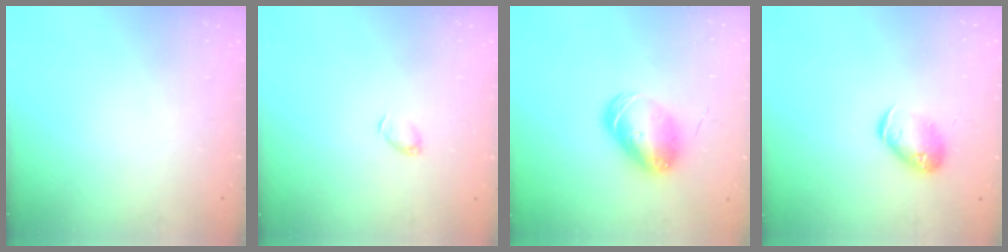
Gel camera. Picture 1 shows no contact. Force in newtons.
{"total": 3.1, "press": 3.1, "slide": 0.5}
{"total": 9.6, "press": 9.4, "slide": 1.7}
{"total": 10.6, "press": 10.4, "slide": 1.8}